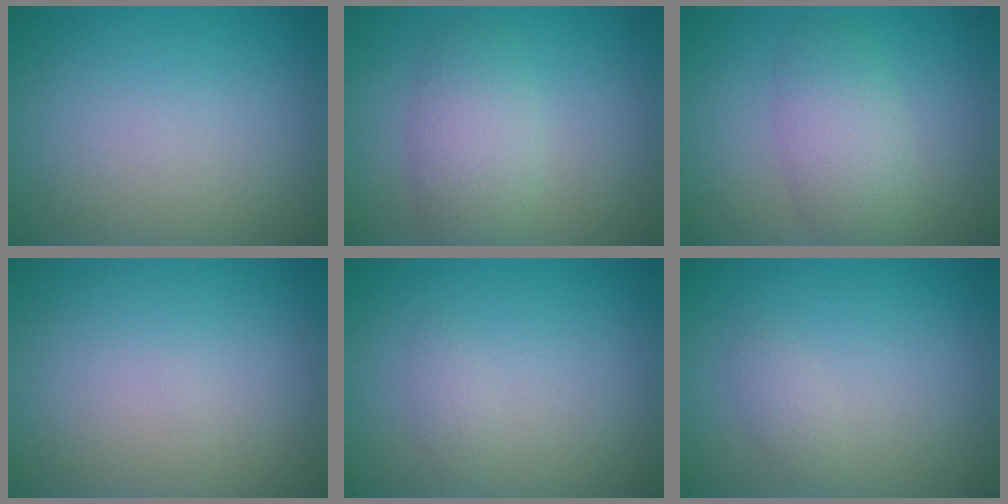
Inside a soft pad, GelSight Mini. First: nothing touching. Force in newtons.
{"total": 3.8, "press": 3.8, "slide": 0.1}
{"total": 4.0, "press": 4.0, "slide": 0.2}
{"total": 0.0}
{"total": 0.9, "press": 0.9, "slide": 0.1}
{"total": 1.1, "press": 1.1, "slide": 0.0}